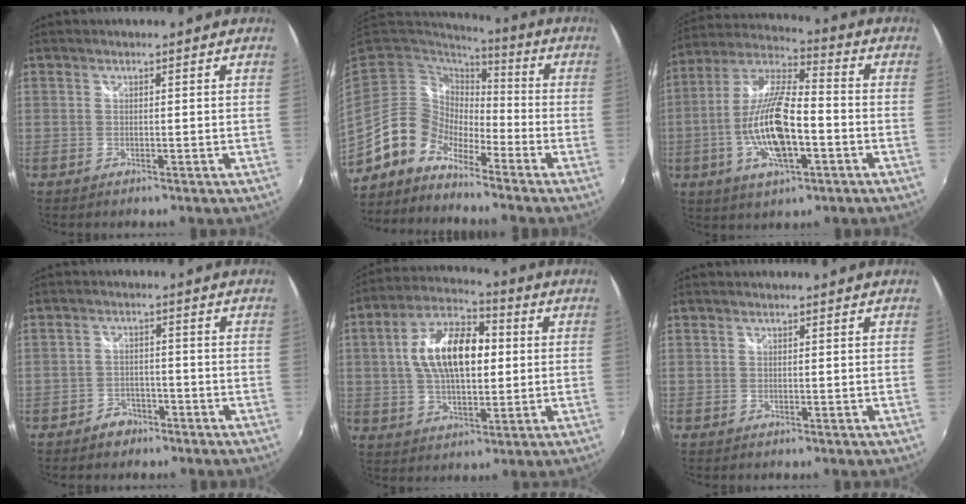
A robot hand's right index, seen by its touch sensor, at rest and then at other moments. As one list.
[{"total": 10.3, "force": [-7.9, 6.0, 2.8], "torque": [-0.053, 0.023, -0.157]}, {"total": 16.1, "force": [-4.4, 5.1, 14.6], "torque": [-0.295, -0.005, -0.083]}, {"total": 4.5, "force": [-3.3, 2.9, 0.9], "torque": [-0.033, 0.012, -0.050]}, {"total": 14.9, "force": [1.6, 7.6, 12.7], "torque": [-0.236, 0.022, 0.023]}, {"total": 0.0}]